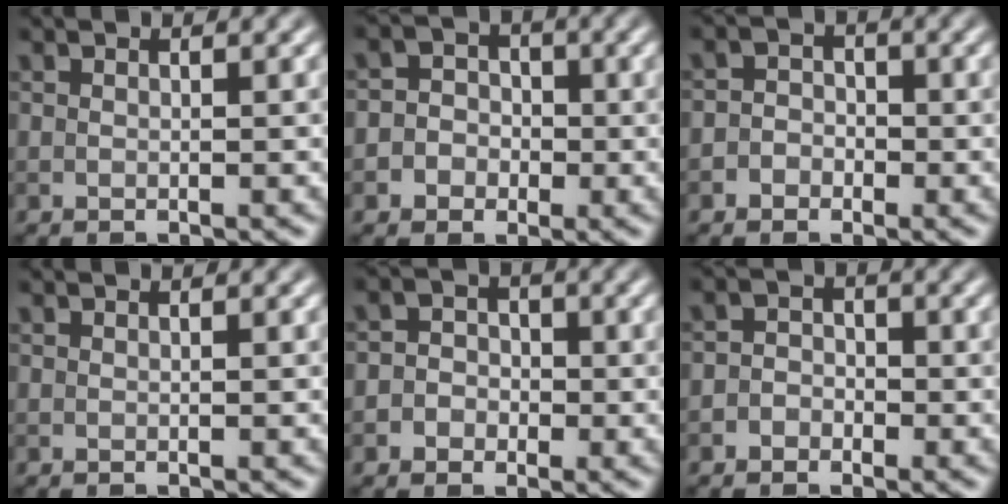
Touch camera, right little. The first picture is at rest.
{"total": 4.0, "force": [-0.9, 3.8, 1.0], "torque": [0.013, 0.019, -0.038]}
{"total": 2.2, "force": [-0.7, 1.9, 0.6], "torque": [0.020, 0.008, -0.029]}
{"total": 0.0}
{"total": 2.8, "force": [-0.7, 2.6, 0.9], "torque": [0.016, 0.009, -0.034]}
{"total": 1.9, "force": [-0.8, 1.6, 0.6], "torque": [0.015, 0.008, -0.027]}